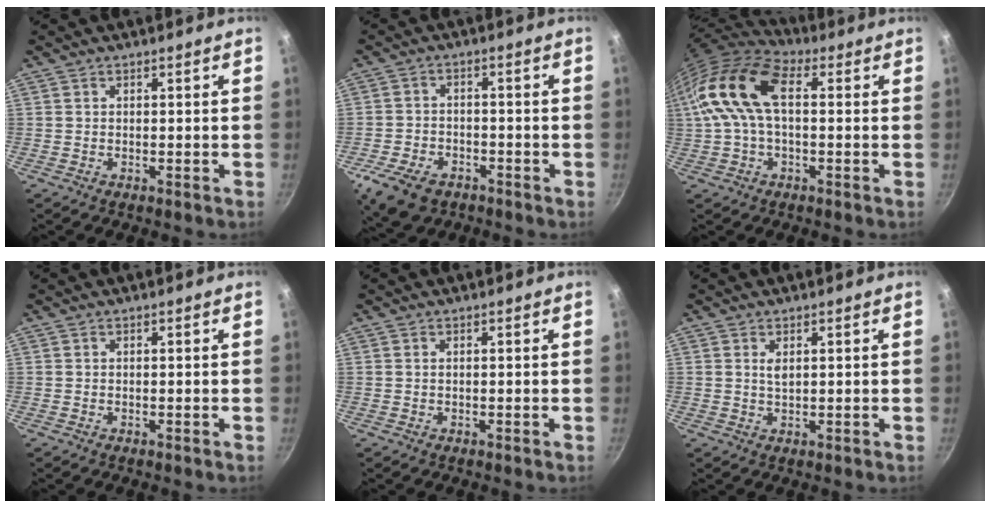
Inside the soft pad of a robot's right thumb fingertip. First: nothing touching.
{"total": 9.4, "force": [-5.3, 5.9, 5.1], "torque": [-0.095, 0.020, -0.093]}
{"total": 16.2, "force": [2.3, 9.0, 13.2], "torque": [-0.253, 0.030, 0.025]}
{"total": 0.0}
{"total": 0.0}
{"total": 1.7, "force": [0.7, 0.8, 1.3], "torque": [-0.025, -0.003, 0.014]}